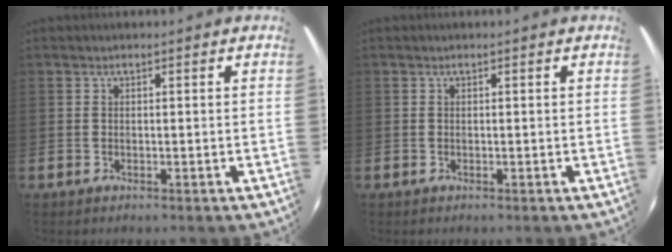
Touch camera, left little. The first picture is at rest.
{"total": 0.0}